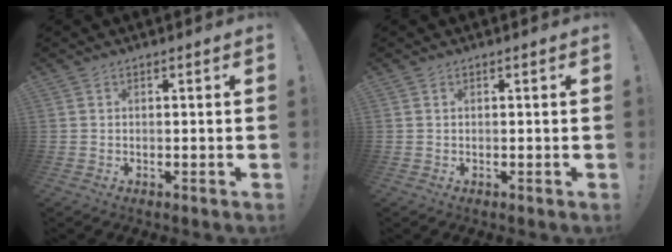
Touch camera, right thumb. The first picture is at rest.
{"total": 0.0}